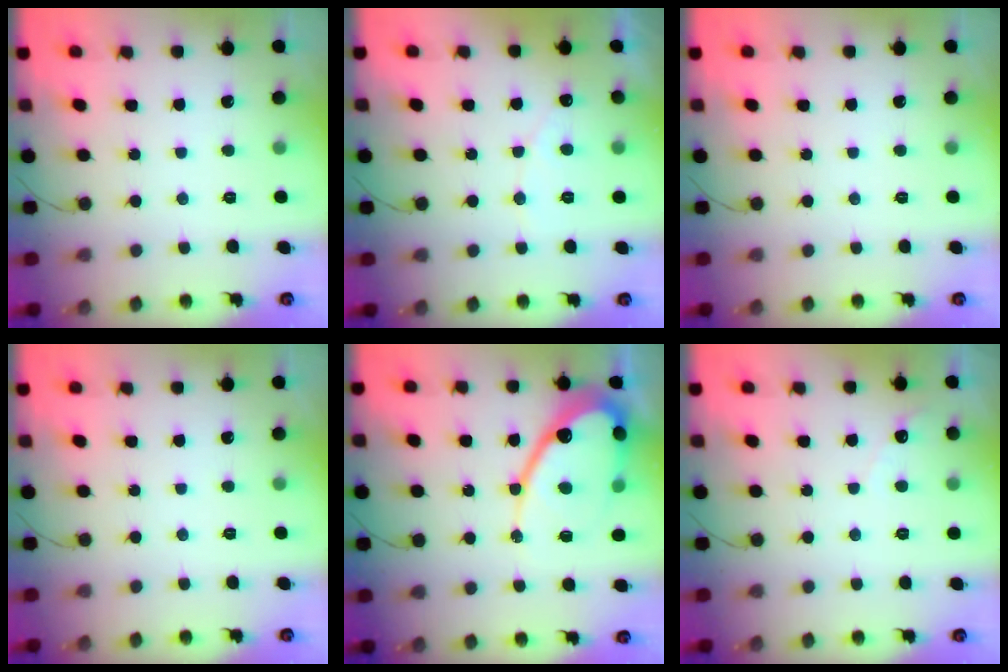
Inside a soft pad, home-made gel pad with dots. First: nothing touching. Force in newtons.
{"total": 3.8, "press": 3.8, "slide": 0.1}
{"total": 0.0}
{"total": 0.0}
{"total": 16.8, "press": 16.8, "slide": 1.0}
{"total": 2.8, "press": 2.8, "slide": 0.1}